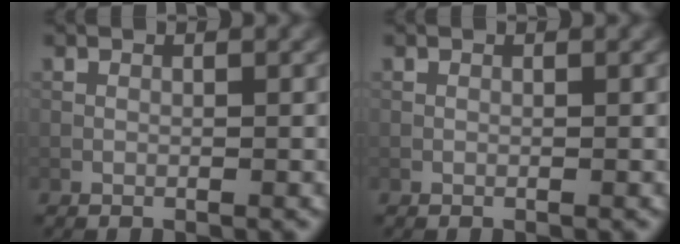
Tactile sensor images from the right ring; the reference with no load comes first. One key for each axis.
{"total": 0.0}